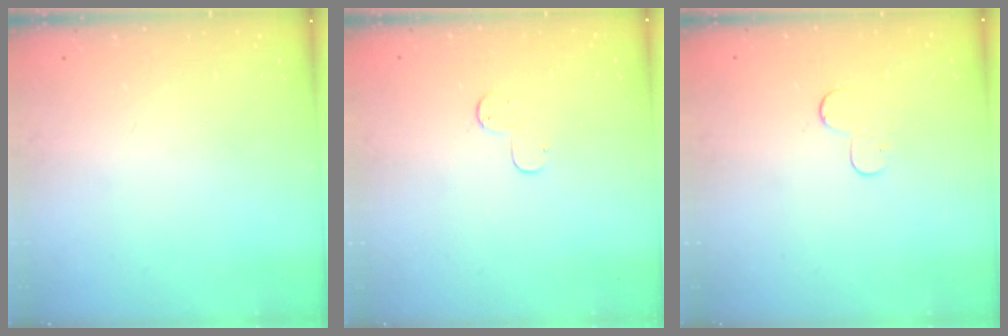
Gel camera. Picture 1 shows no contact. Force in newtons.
{"total": 4.3, "press": 4.3, "slide": 0.4}
{"total": 4.9, "press": 4.8, "slide": 0.5}